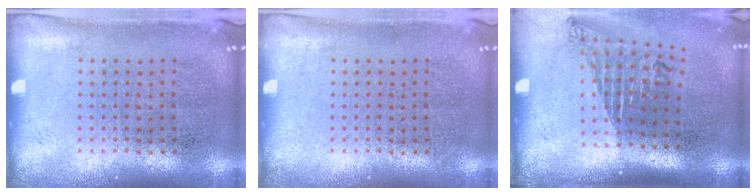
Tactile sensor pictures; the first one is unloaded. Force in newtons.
{"total": 0.0}
{"total": 1.7, "press": 1.1, "slide": 1.3}